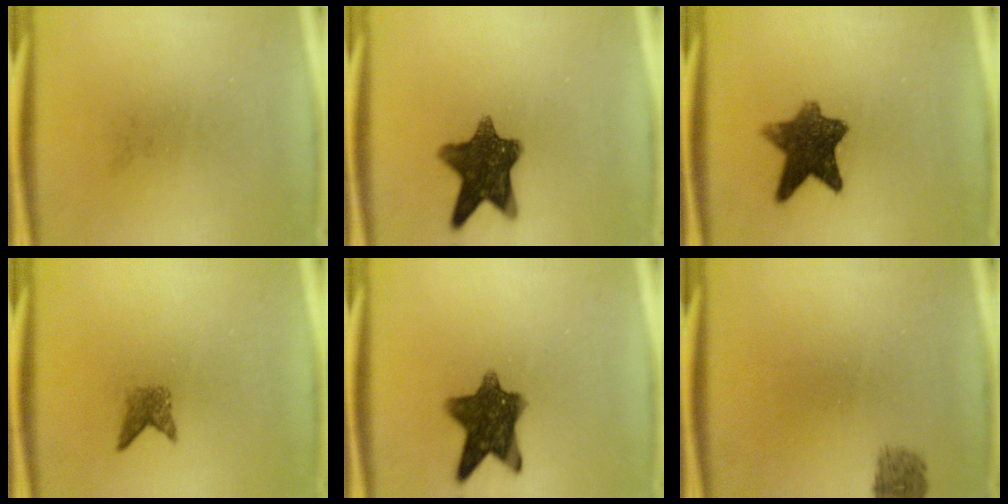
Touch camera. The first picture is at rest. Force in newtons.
{"total": 10.8}
{"total": 8.9}
{"total": 1.9}
{"total": 10.1}
{"total": 1.8}